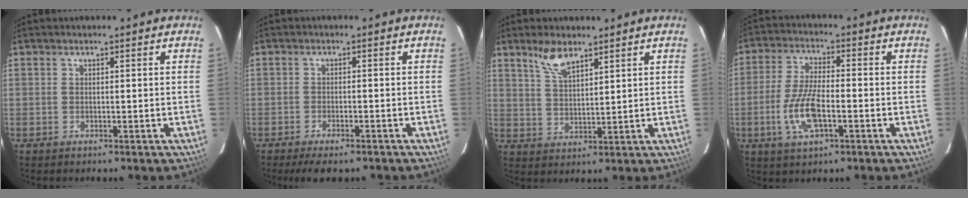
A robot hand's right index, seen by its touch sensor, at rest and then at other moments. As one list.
[{"total": 6.3, "force": [-5.0, 1.9, 3.3], "torque": [-0.079, -0.020, -0.079]}, {"total": 5.8, "force": [4.3, 1.9, 3.4], "torque": [-0.064, 0.001, 0.088]}, {"total": 9.7, "force": [-3.1, 3.5, 8.6], "torque": [-0.181, -0.002, -0.060]}]